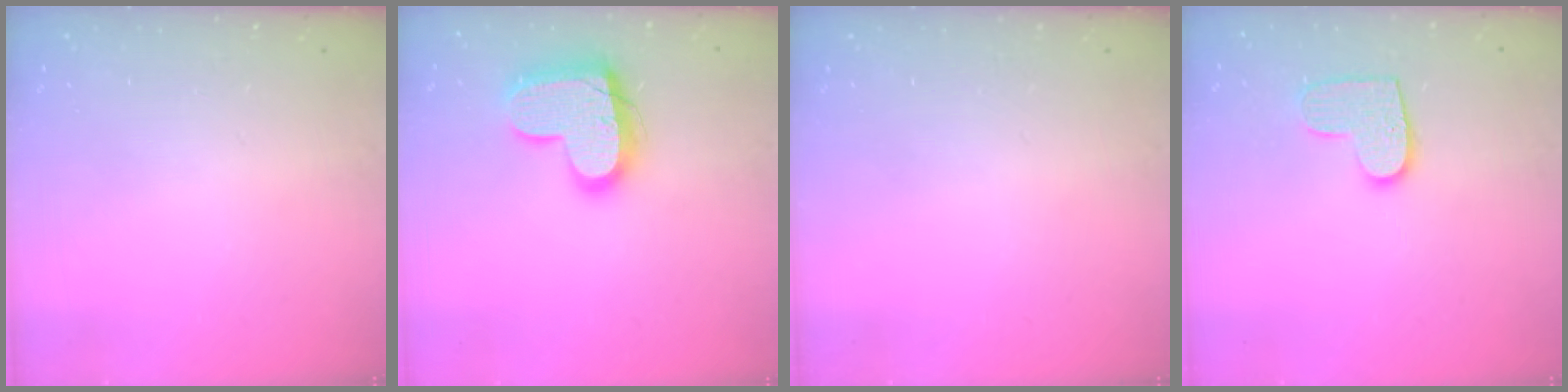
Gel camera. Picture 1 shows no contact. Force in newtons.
{"total": 17.3, "press": 17.3, "slide": 1.2}
{"total": 0.0}
{"total": 9.3, "press": 9.3, "slide": 0.3}